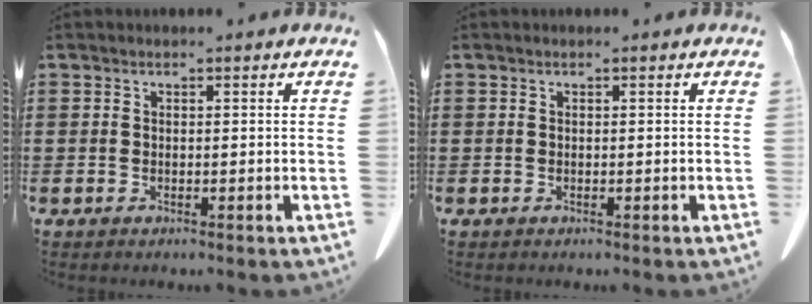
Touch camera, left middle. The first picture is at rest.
{"total": 0.0}